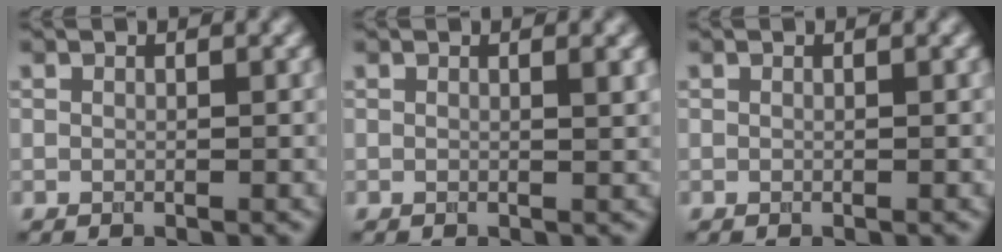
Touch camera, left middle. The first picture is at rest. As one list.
[{"total": 1.0, "force": [0.4, 0.3, 0.9], "torque": [-0.007, 0.000, 0.004]}, {"total": 0.0}]